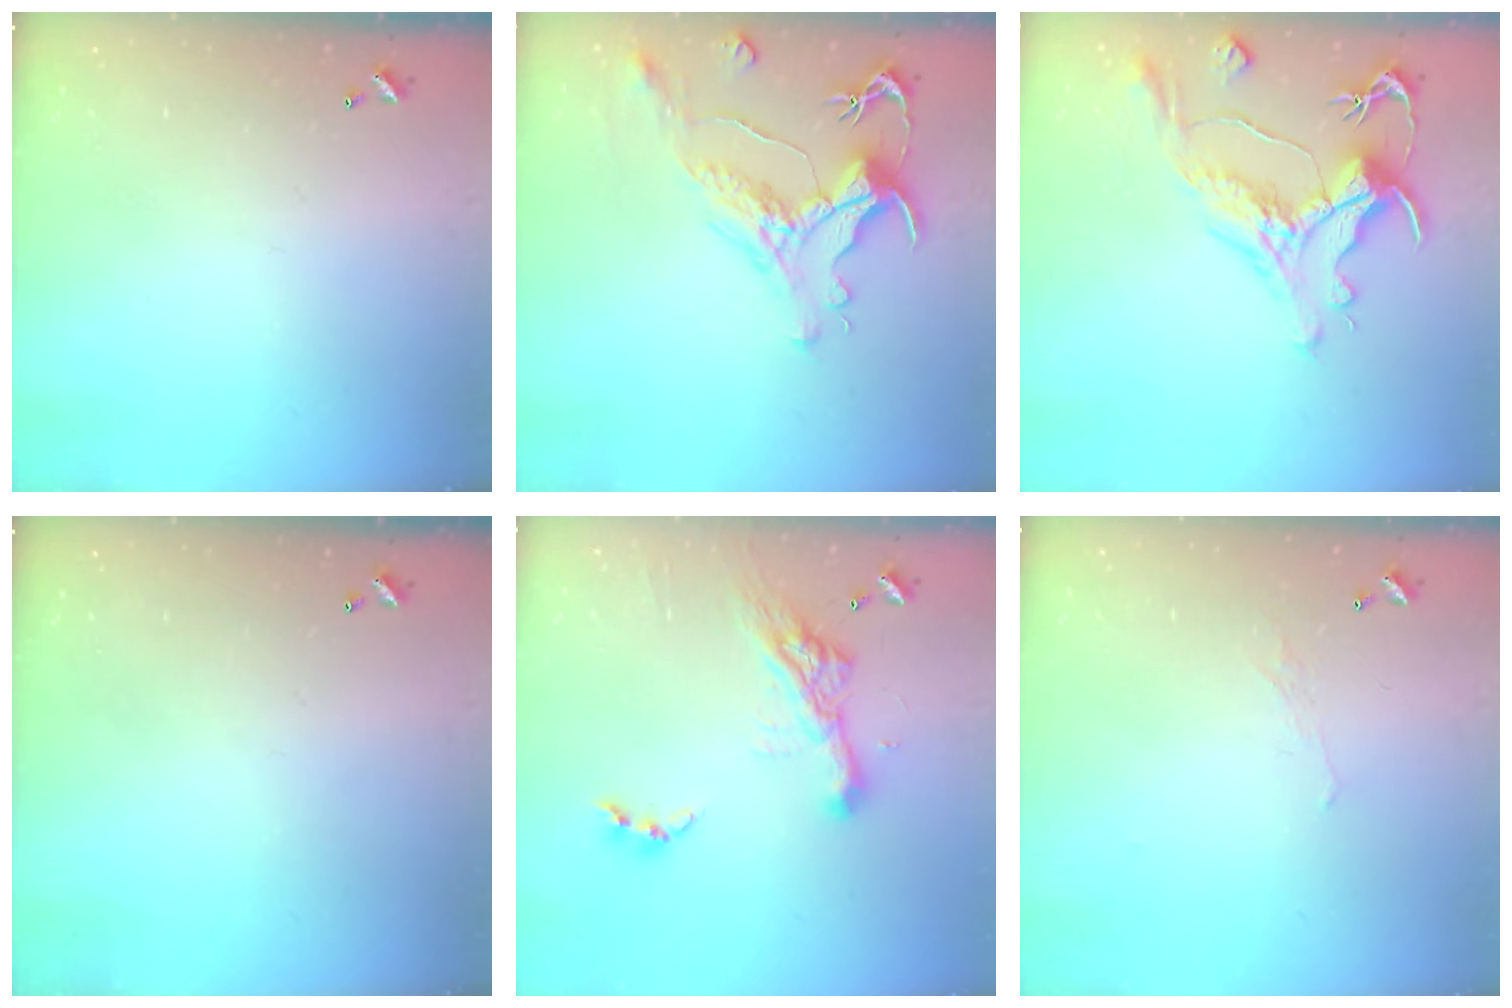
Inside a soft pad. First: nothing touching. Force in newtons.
{"total": 1.4, "press": 0.2, "slide": 1.4}
{"total": 2.2, "press": 1.7, "slide": 1.4}
{"total": 0.0}
{"total": 11.0, "press": 10.9, "slide": 1.4}
{"total": 0.6, "press": 0.2, "slide": 0.6}